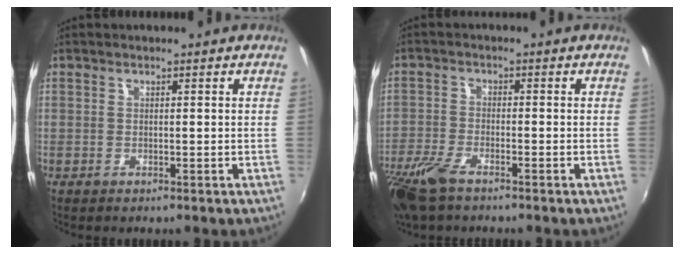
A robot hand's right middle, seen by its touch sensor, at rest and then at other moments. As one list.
[{"total": 7.1, "force": [-4.9, 2.3, 4.6], "torque": [-0.121, -0.022, -0.099]}]